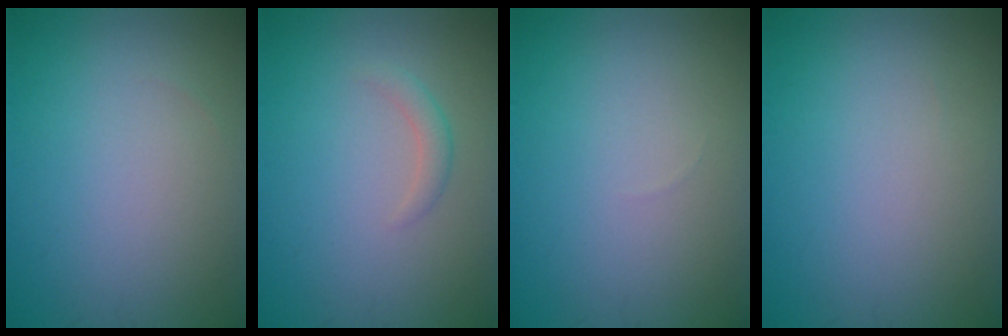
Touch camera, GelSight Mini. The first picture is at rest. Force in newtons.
{"total": 1.3, "press": 1.3, "slide": 0.1}
{"total": 0.0}
{"total": 0.0}